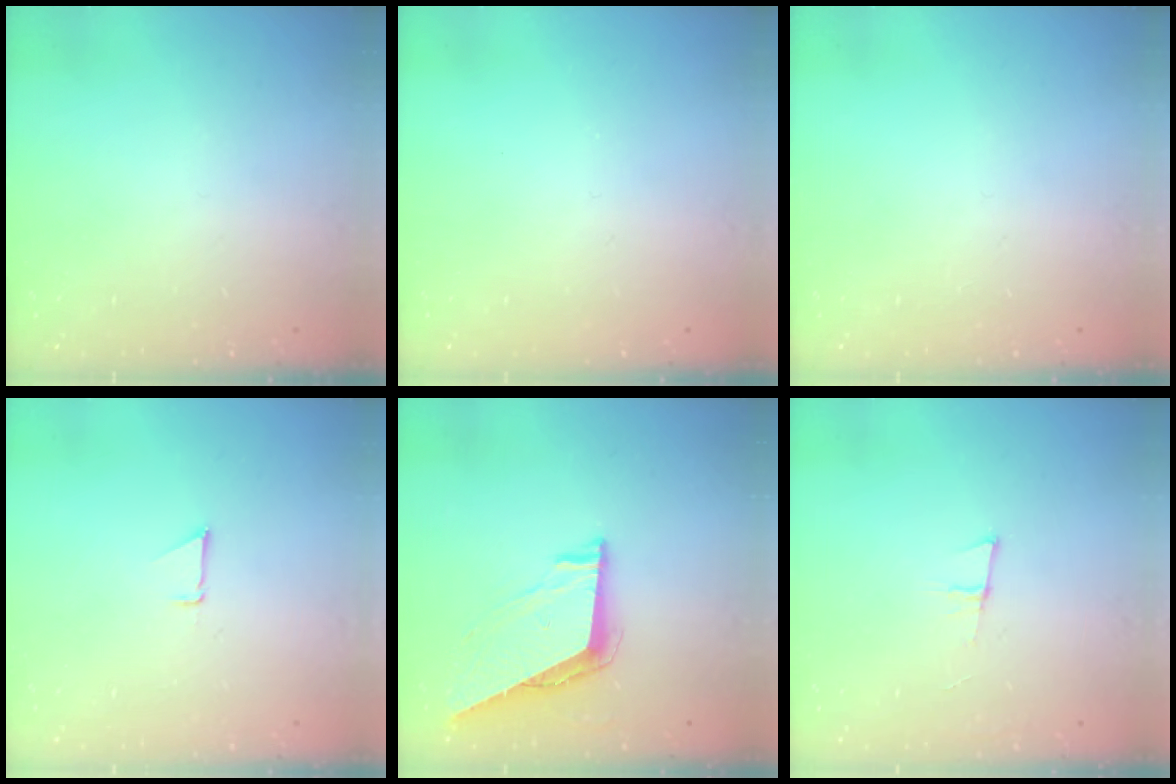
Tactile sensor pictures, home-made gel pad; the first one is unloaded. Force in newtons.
{"total": 0.0}
{"total": 0.0}
{"total": 0.9, "press": 0.9, "slide": 0.1}
{"total": 7.5, "press": 7.5, "slide": 0.5}
{"total": 5.4, "press": 4.6, "slide": 2.7}